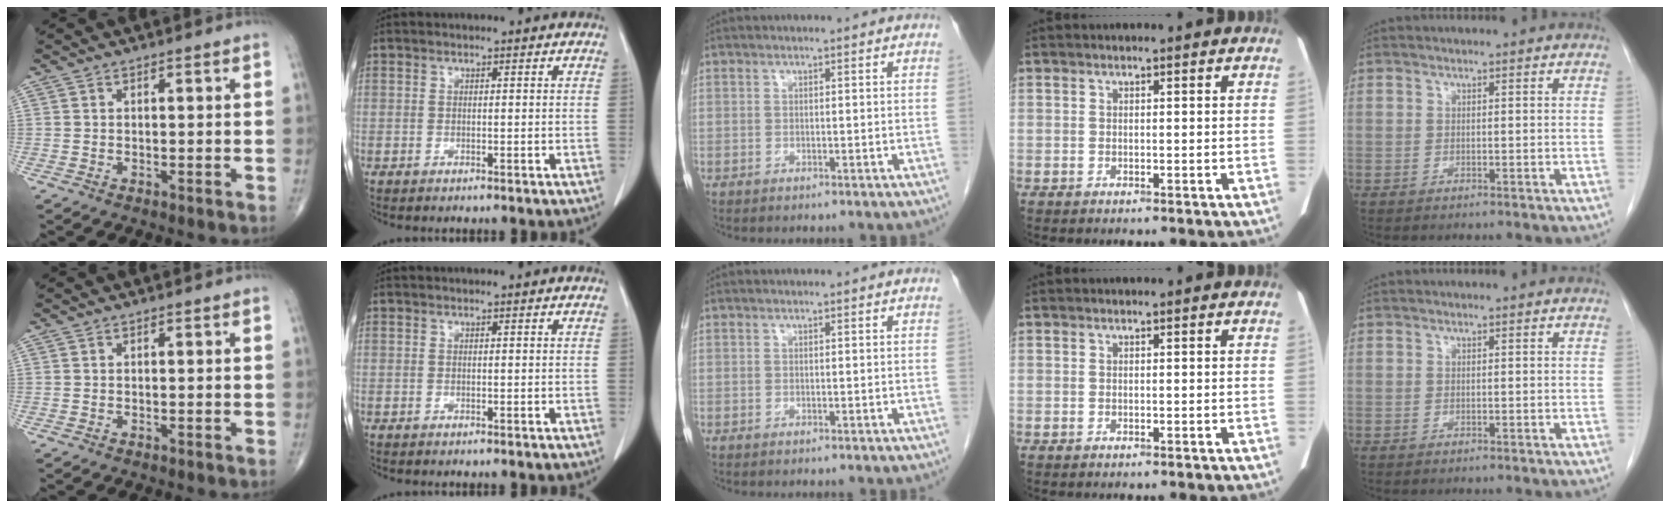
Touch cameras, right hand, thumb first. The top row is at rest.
{}